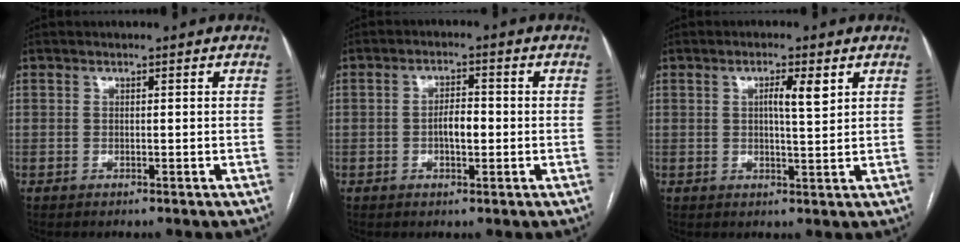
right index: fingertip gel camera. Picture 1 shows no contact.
{"total": 4.2, "force": [-0.7, 0.8, 4.1], "torque": [-0.078, 0.002, -0.013]}
{"total": 3.8, "force": [1.4, 0.5, 3.5], "torque": [-0.059, 0.001, 0.022]}